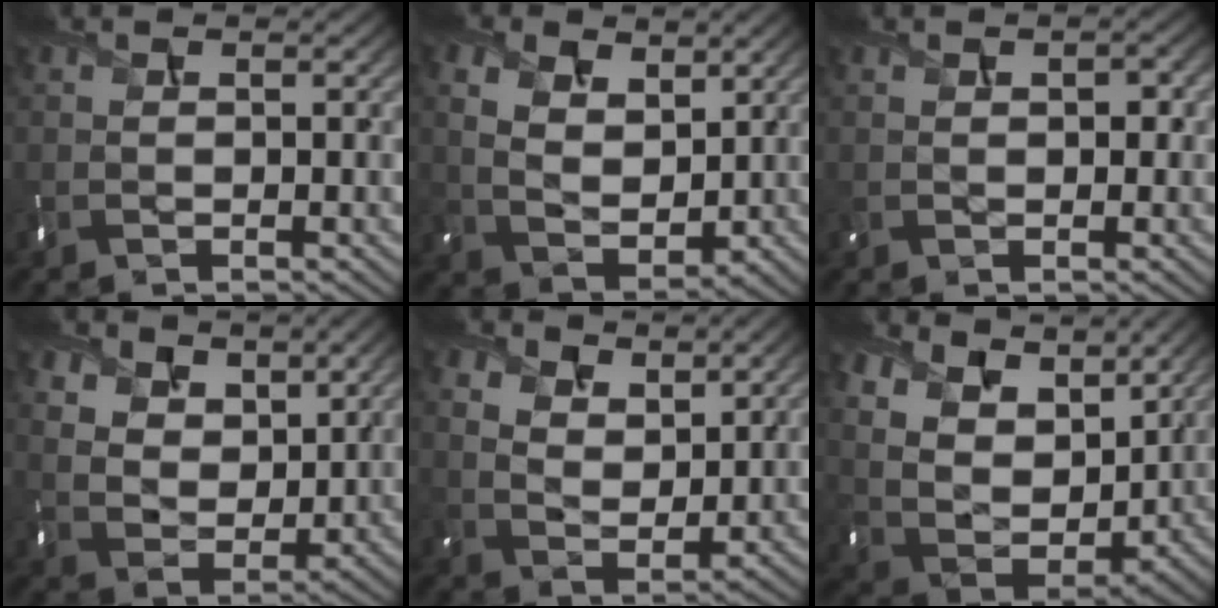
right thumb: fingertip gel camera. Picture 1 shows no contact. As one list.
[{"total": 7.9, "force": [3.7, 5.0, 4.8], "torque": [-0.135, -0.002, 0.073]}, {"total": 2.1, "force": [0.4, 1.4, 1.5], "torque": [-0.028, 0.000, 0.009]}, {"total": 9.7, "force": [6.4, 5.6, 4.5], "torque": [-0.137, -0.026, 0.117]}, {"total": 7.7, "force": [5.0, 4.3, 3.9], "torque": [-0.101, -0.018, 0.101]}, {"total": 13.6, "force": [9.1, 7.6, 6.6], "torque": [-0.206, 0.028, 0.145]}]